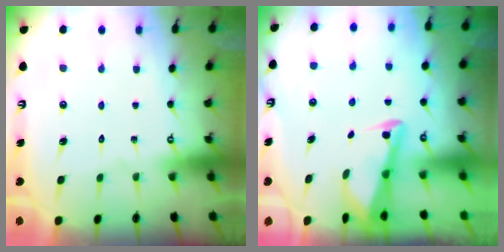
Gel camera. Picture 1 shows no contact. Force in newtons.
{"total": 2.8, "press": 2.8, "slide": 0.4}